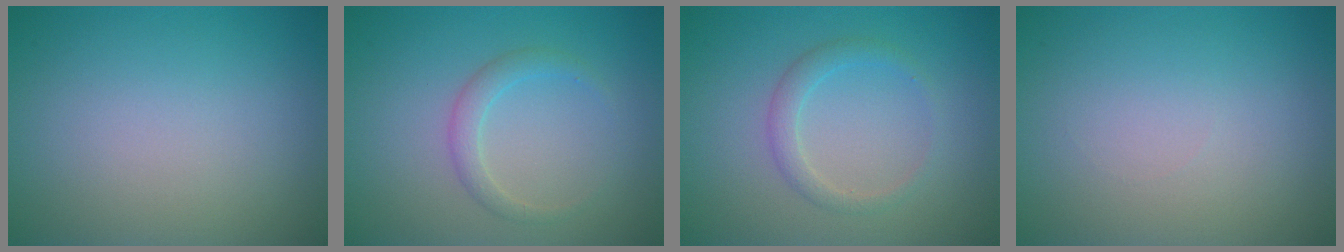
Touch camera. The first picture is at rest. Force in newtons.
{"total": 1.7, "press": 1.7, "slide": 0.2}
{"total": 1.8, "press": 1.8, "slide": 0.0}
{"total": 0.0}